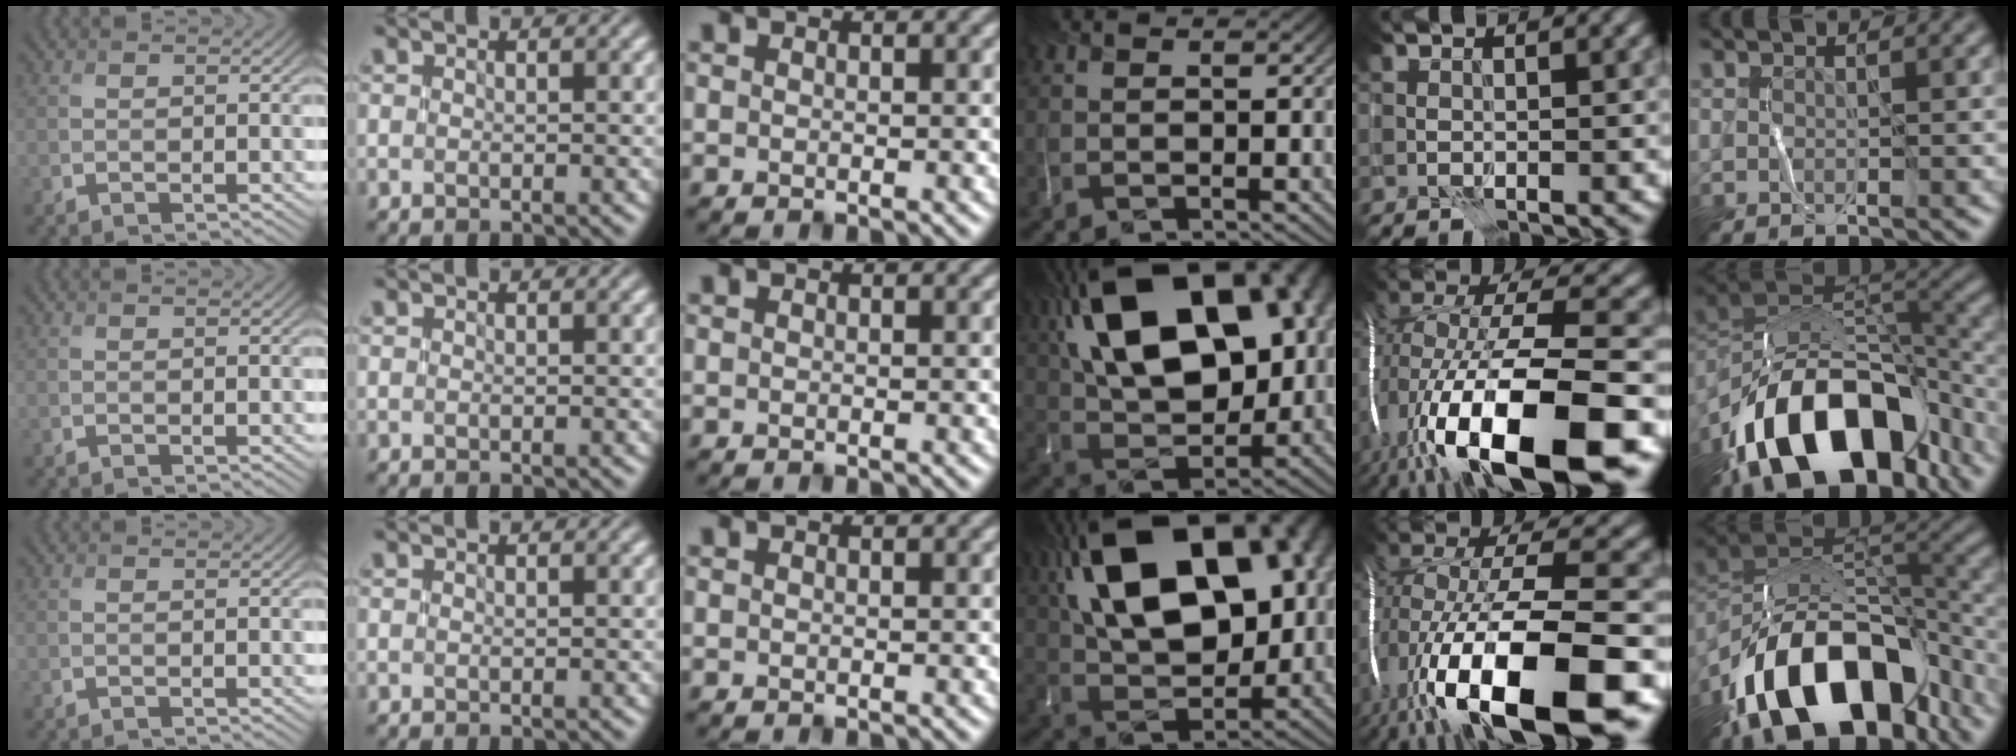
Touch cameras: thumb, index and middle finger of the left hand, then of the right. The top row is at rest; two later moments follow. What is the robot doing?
{"motion": "open", "object": "stapler"}